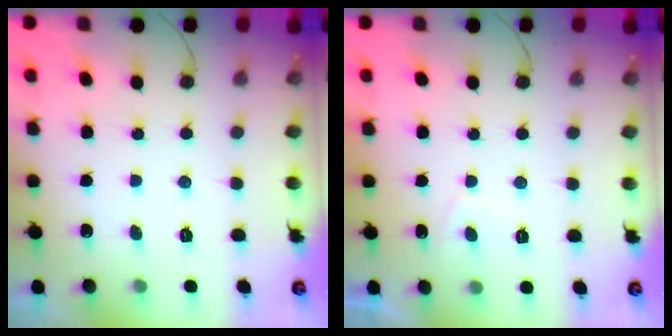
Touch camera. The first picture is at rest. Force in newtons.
{"total": 2.8, "press": 2.7, "slide": 0.8}